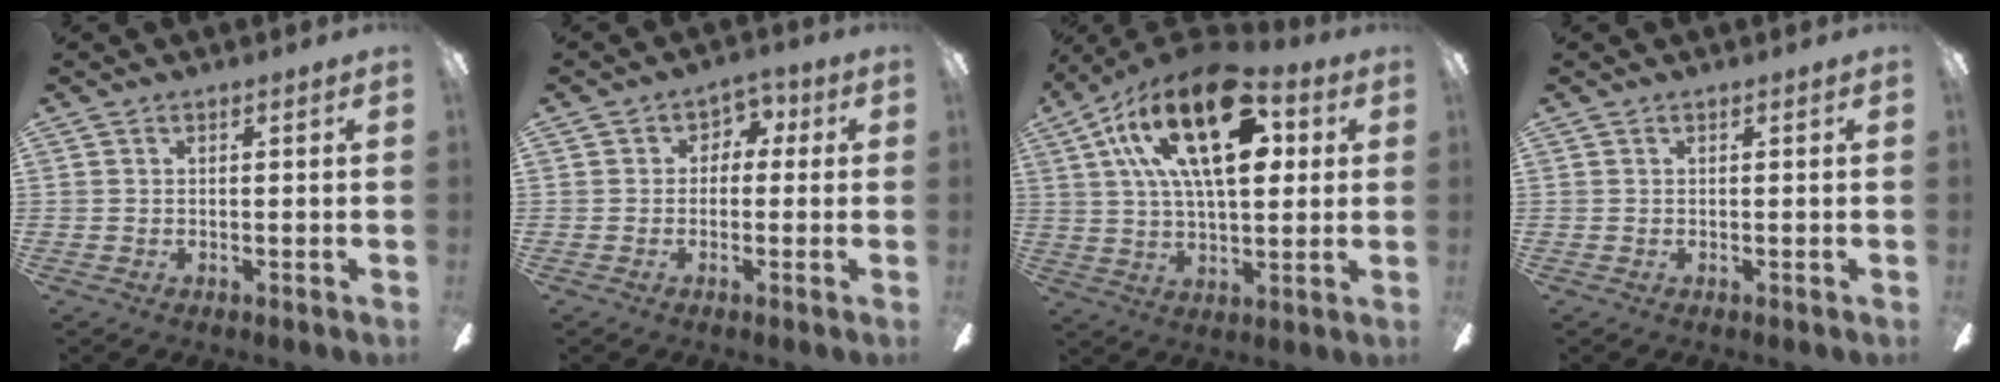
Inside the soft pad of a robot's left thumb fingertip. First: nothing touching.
{"total": 3.9, "force": [-1.1, 3.5, 1.4], "torque": [-0.020, 0.020, -0.022]}
{"total": 24.2, "force": [9.8, 11.1, 19.2], "torque": [-0.344, -0.021, 0.152]}
{"total": 0.0}